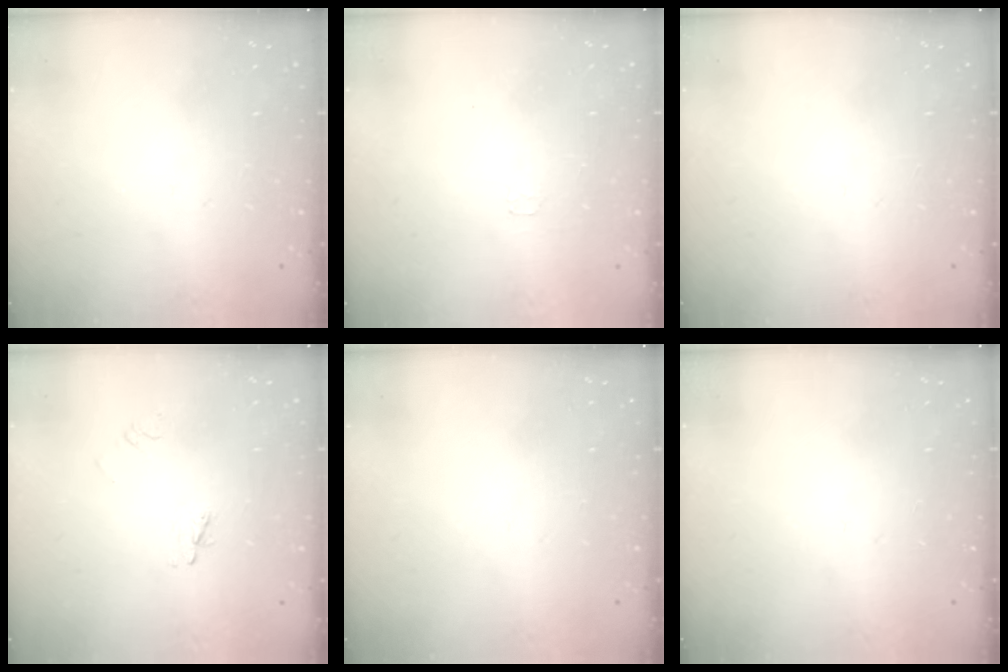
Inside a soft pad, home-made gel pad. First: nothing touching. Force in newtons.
{"total": 2.4, "press": 2.4, "slide": 0.4}
{"total": 0.0}
{"total": 2.9, "press": 2.9, "slide": 0.3}
{"total": 0.0}
{"total": 0.0}